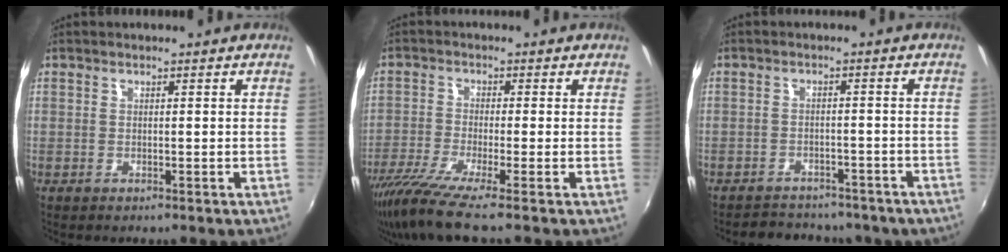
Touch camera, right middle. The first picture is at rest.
{"total": 8.3, "force": [-6.5, -0.8, 5.1], "torque": [-0.117, -0.035, -0.122]}
{"total": 12.2, "force": [-10.0, 5.6, 4.2], "torque": [-0.093, 0.008, -0.122]}